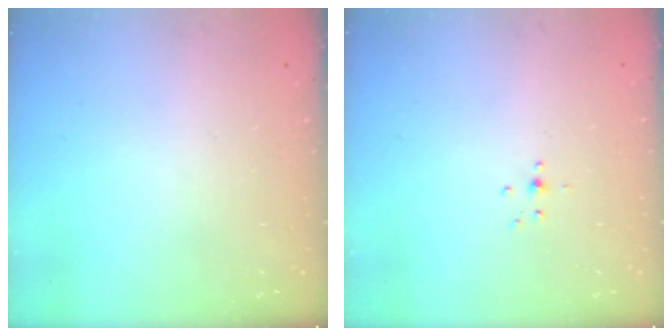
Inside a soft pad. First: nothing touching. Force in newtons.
{"total": 3.7, "press": 3.6, "slide": 0.8}